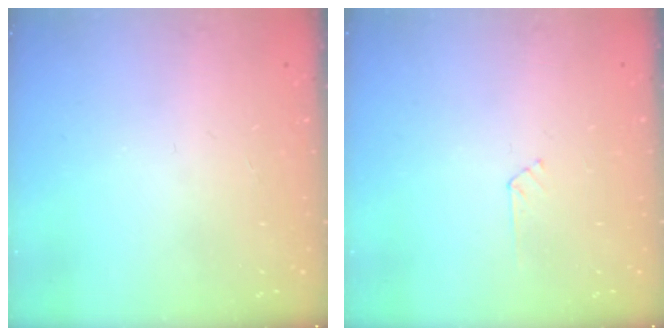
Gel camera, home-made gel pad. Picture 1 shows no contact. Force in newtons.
{"total": 3.0, "press": 3.0, "slide": 0.3}